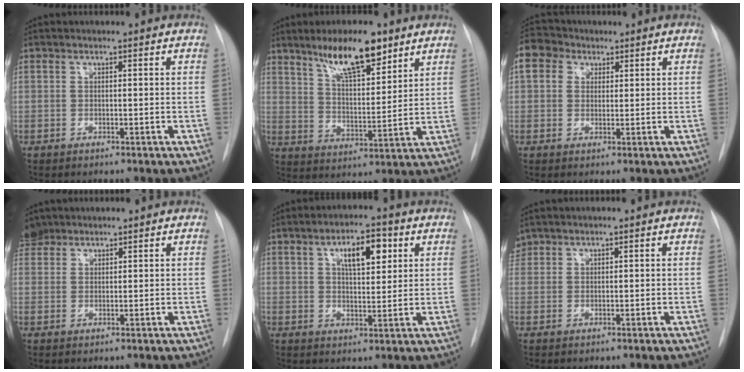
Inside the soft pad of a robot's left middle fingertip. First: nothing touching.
{"total": 11.0, "force": [7.6, 2.6, 7.5], "torque": [-0.127, 0.000, 0.134]}
{"total": 11.7, "force": [5.2, 9.4, 4.7], "torque": [-0.132, 0.051, 0.095]}
{"total": 5.0, "force": [4.1, 2.8, 0.6], "torque": [-0.008, 0.013, 0.080]}
{"total": 7.0, "force": [3.0, 2.6, 5.8], "torque": [-0.091, 0.009, 0.047]}
{"total": 2.9, "force": [2.1, 1.9, 0.1], "torque": [-0.003, 0.013, 0.041]}